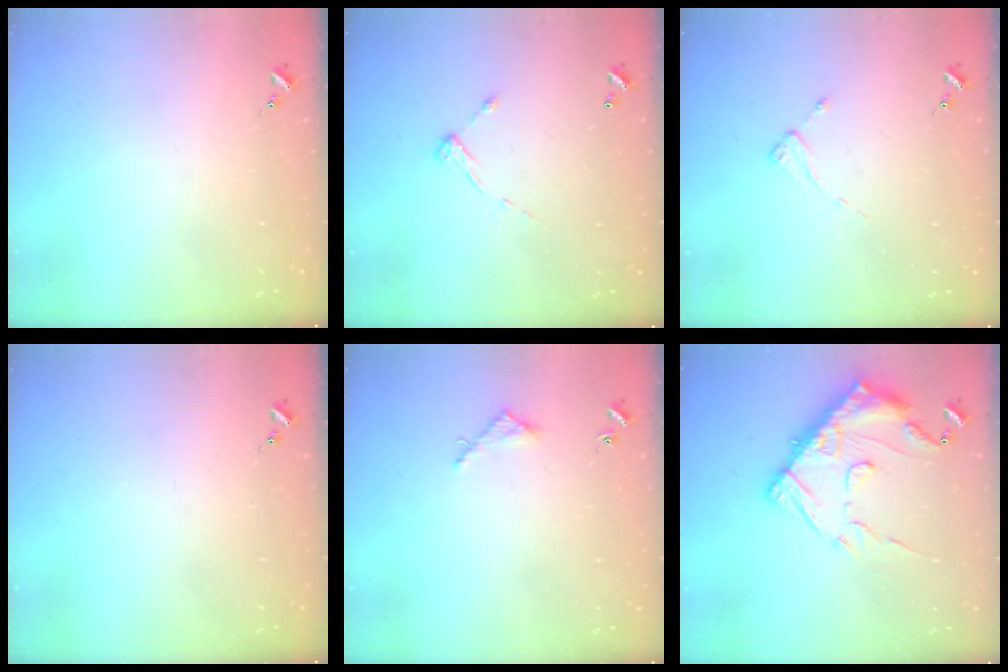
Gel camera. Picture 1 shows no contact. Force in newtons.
{"total": 6.9, "press": 6.9, "slide": 0.5}
{"total": 2.0, "press": 2.0, "slide": 0.3}
{"total": 0.0}
{"total": 3.3, "press": 3.3, "slide": 0.3}
{"total": 17.5, "press": 17.5, "slide": 1.6}